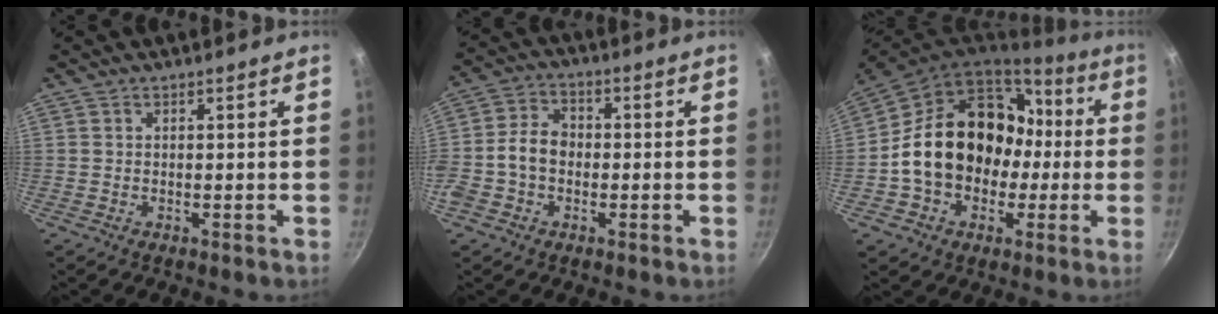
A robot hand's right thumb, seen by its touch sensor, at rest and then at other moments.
{"total": 7.6, "force": [-1.3, 5.8, 4.8], "torque": [-0.074, 0.028, -0.038]}
{"total": 22.3, "force": [-0.4, 17.3, 14.0], "torque": [-0.210, 0.060, 0.004]}